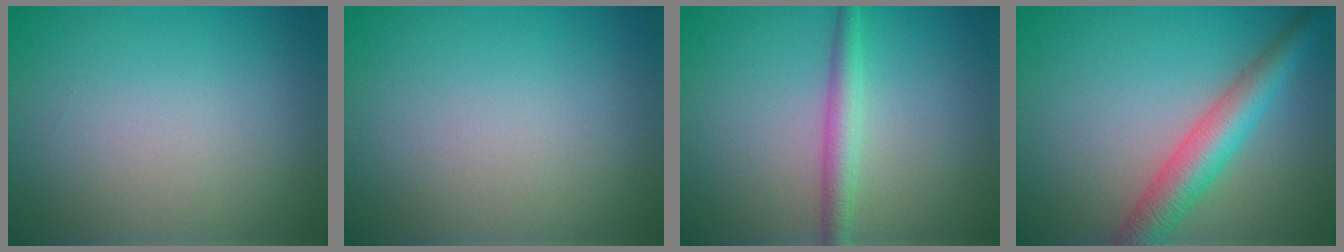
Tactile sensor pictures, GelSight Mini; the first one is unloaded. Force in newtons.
{"total": 0.0}
{"total": 2.5, "press": 2.5, "slide": 0.0}
{"total": 5.0, "press": 5.0, "slide": 0.2}